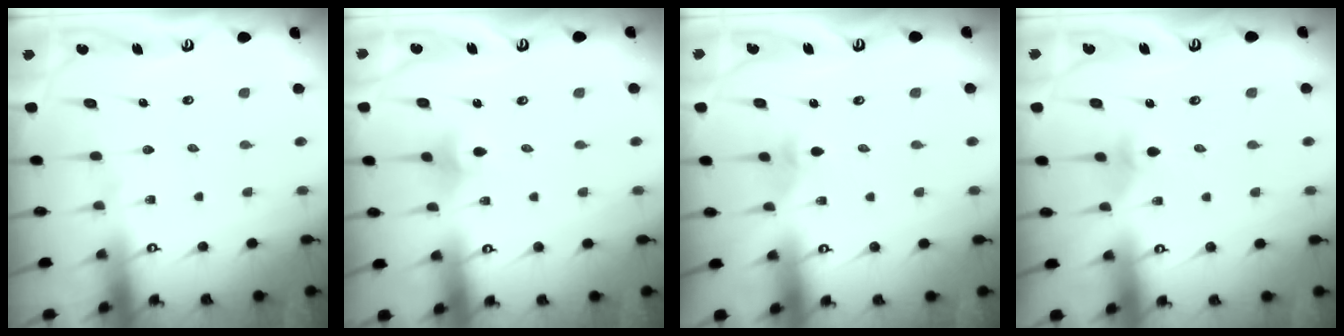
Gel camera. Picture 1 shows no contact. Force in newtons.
{"total": 2.9, "press": 2.8, "slide": 0.6}
{"total": 2.5, "press": 2.4, "slide": 0.6}
{"total": 3.6, "press": 3.6, "slide": 0.6}